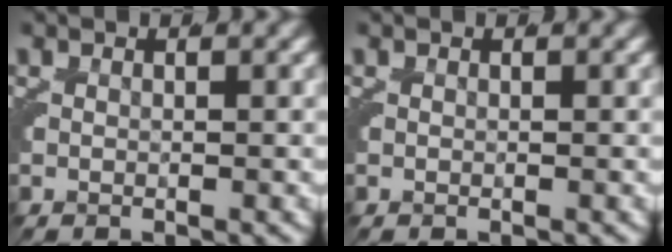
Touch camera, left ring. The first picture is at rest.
{"total": 0.0}